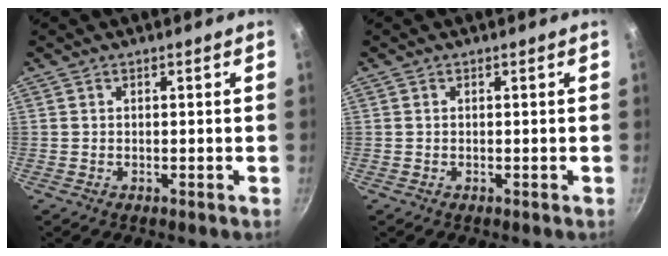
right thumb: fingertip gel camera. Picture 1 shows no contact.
{"total": 0.0}